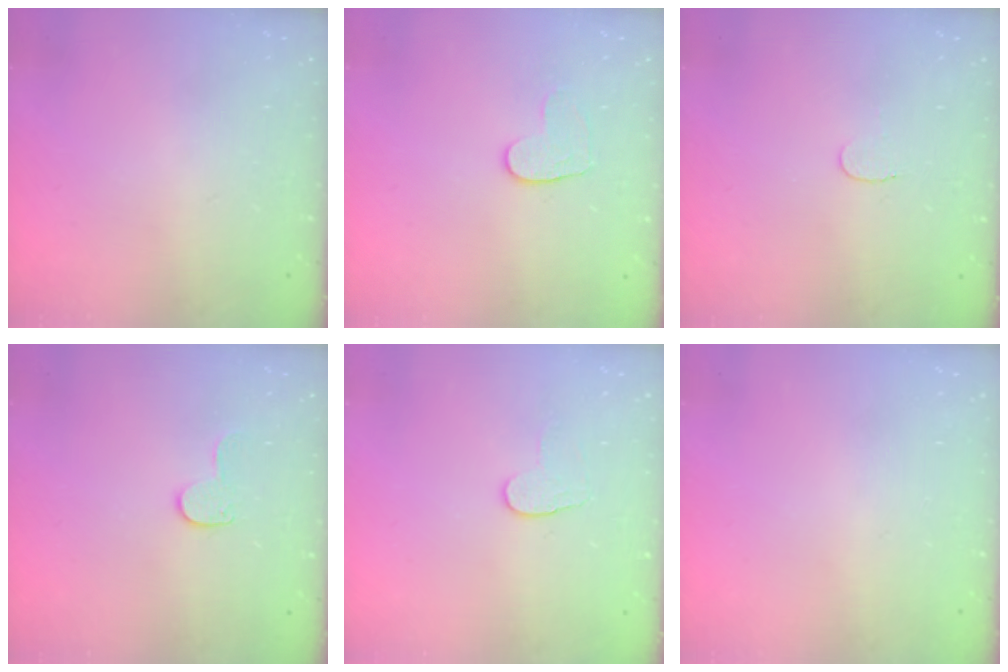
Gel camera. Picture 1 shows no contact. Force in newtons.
{"total": 5.6, "press": 5.5, "slide": 0.5}
{"total": 3.5, "press": 3.5, "slide": 0.4}
{"total": 6.8, "press": 6.8, "slide": 0.3}
{"total": 6.2, "press": 6.1, "slide": 0.5}
{"total": 0.0}